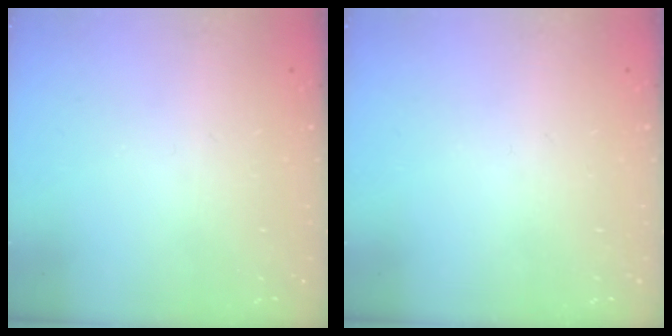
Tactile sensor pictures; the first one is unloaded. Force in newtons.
{"total": 0.0}